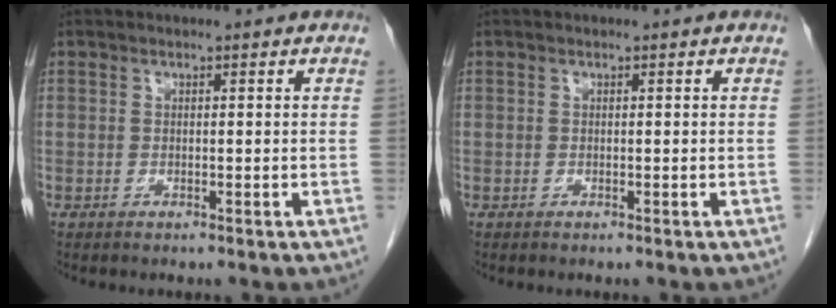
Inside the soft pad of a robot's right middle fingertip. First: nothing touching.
{"total": 0.0}